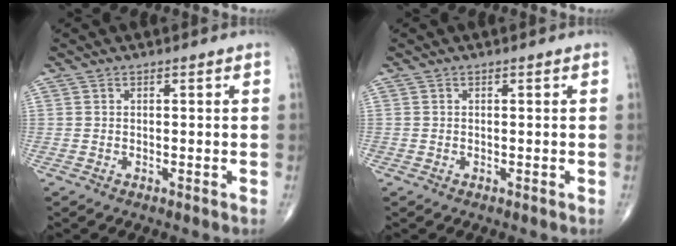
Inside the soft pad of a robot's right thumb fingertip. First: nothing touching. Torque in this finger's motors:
{"motor_torque": [0.15, 0.06, 0.10, -0.07, -0.01]}